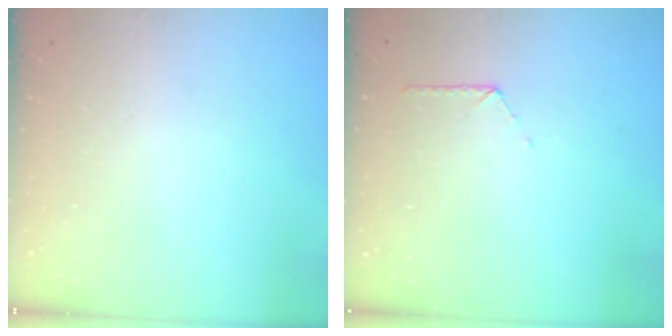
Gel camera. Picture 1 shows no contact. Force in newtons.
{"total": 6.9, "press": 6.9, "slide": 0.6}